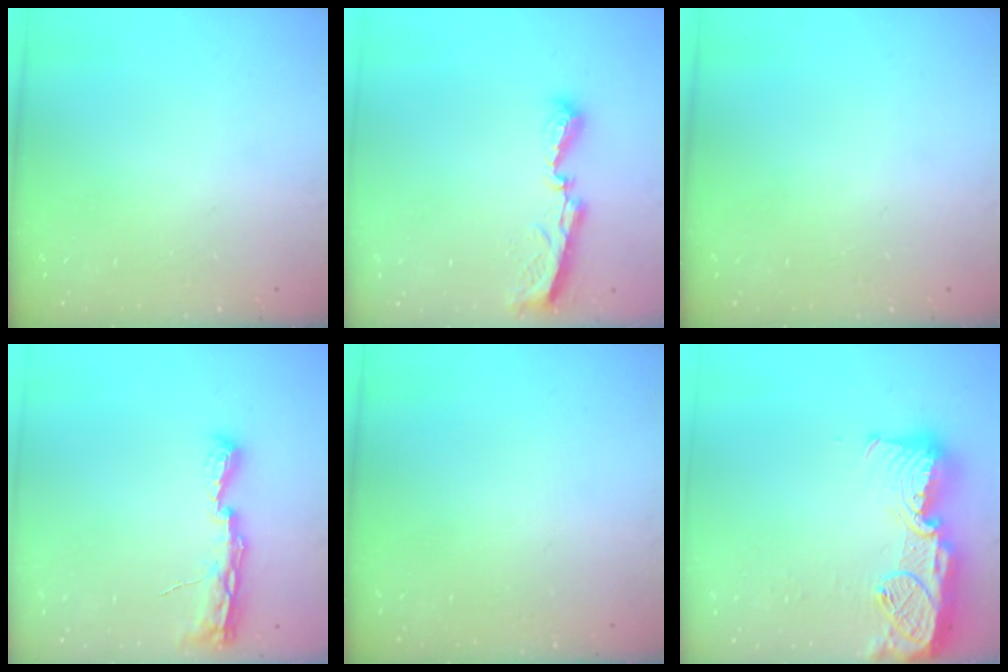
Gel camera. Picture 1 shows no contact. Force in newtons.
{"total": 8.3, "press": 8.2, "slide": 0.4}
{"total": 0.0}
{"total": 8.5, "press": 8.5, "slide": 1.2}
{"total": 0.0}
{"total": 19.4, "press": 19.0, "slide": 3.7}